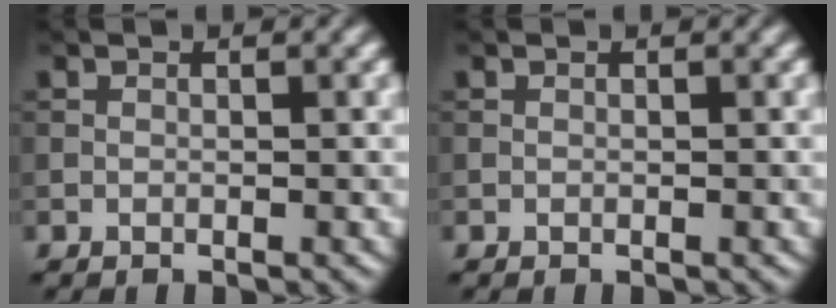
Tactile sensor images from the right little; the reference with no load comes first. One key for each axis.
{"total": 0.0}